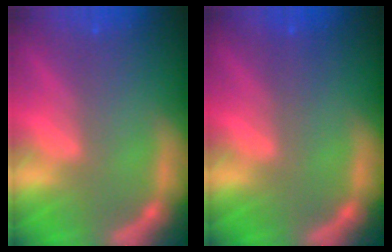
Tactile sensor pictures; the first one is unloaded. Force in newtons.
{"total": 1.0}